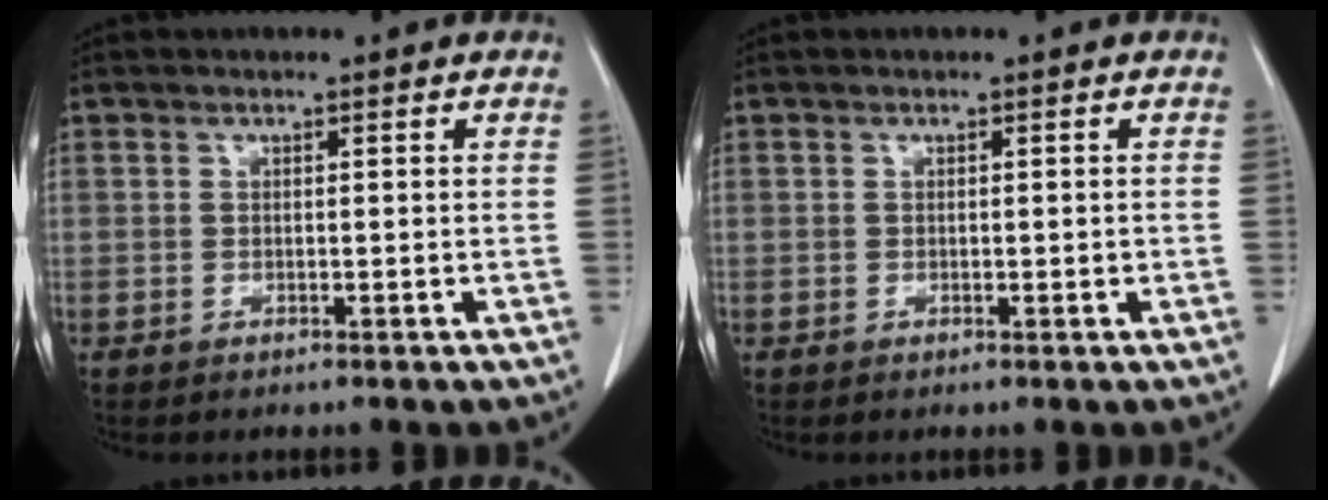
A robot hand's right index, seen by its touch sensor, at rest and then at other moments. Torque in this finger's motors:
{"motor_torque": [-0.06, 0.02, 0.00, 0.00]}